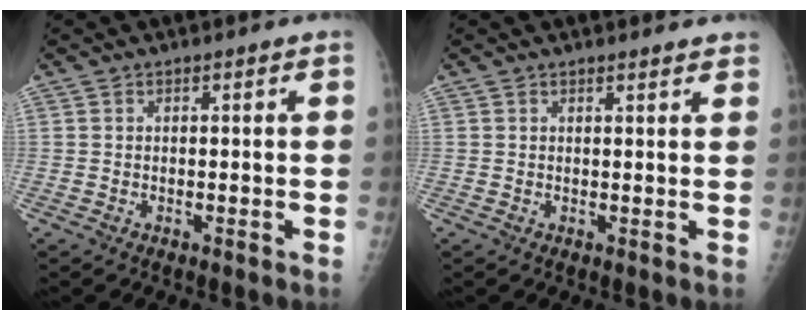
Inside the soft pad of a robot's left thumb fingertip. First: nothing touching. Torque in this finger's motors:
{"motor_torque": [-0.27, 0.14, -0.09, -0.14, 0.02]}